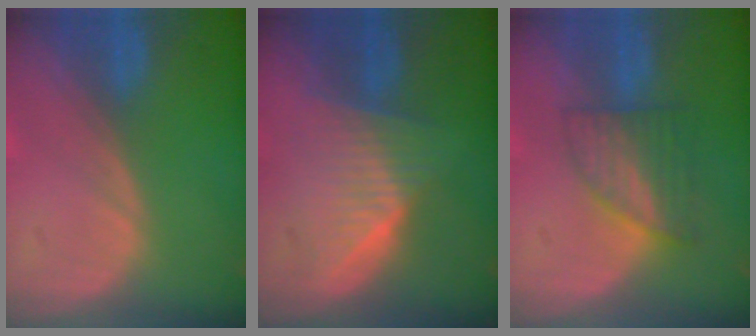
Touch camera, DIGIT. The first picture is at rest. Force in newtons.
{"total": 6.4, "press": 6.2, "slide": 1.7}
{"total": 6.0, "press": 5.6, "slide": 2.2}